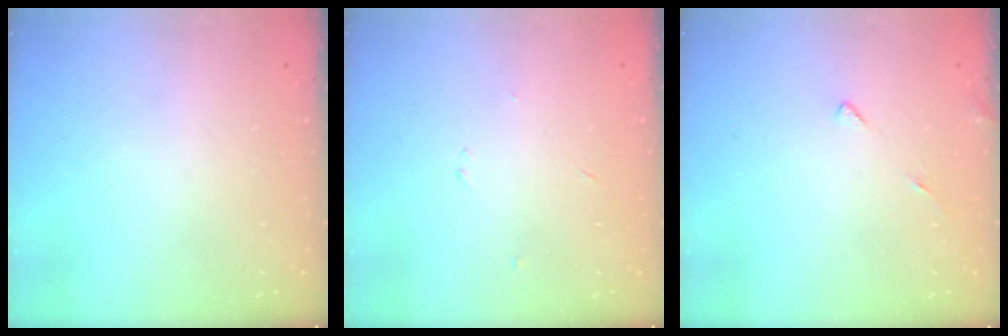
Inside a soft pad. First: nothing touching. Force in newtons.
{"total": 2.3, "press": 2.3, "slide": 0.3}
{"total": 4.6, "press": 4.6, "slide": 0.7}